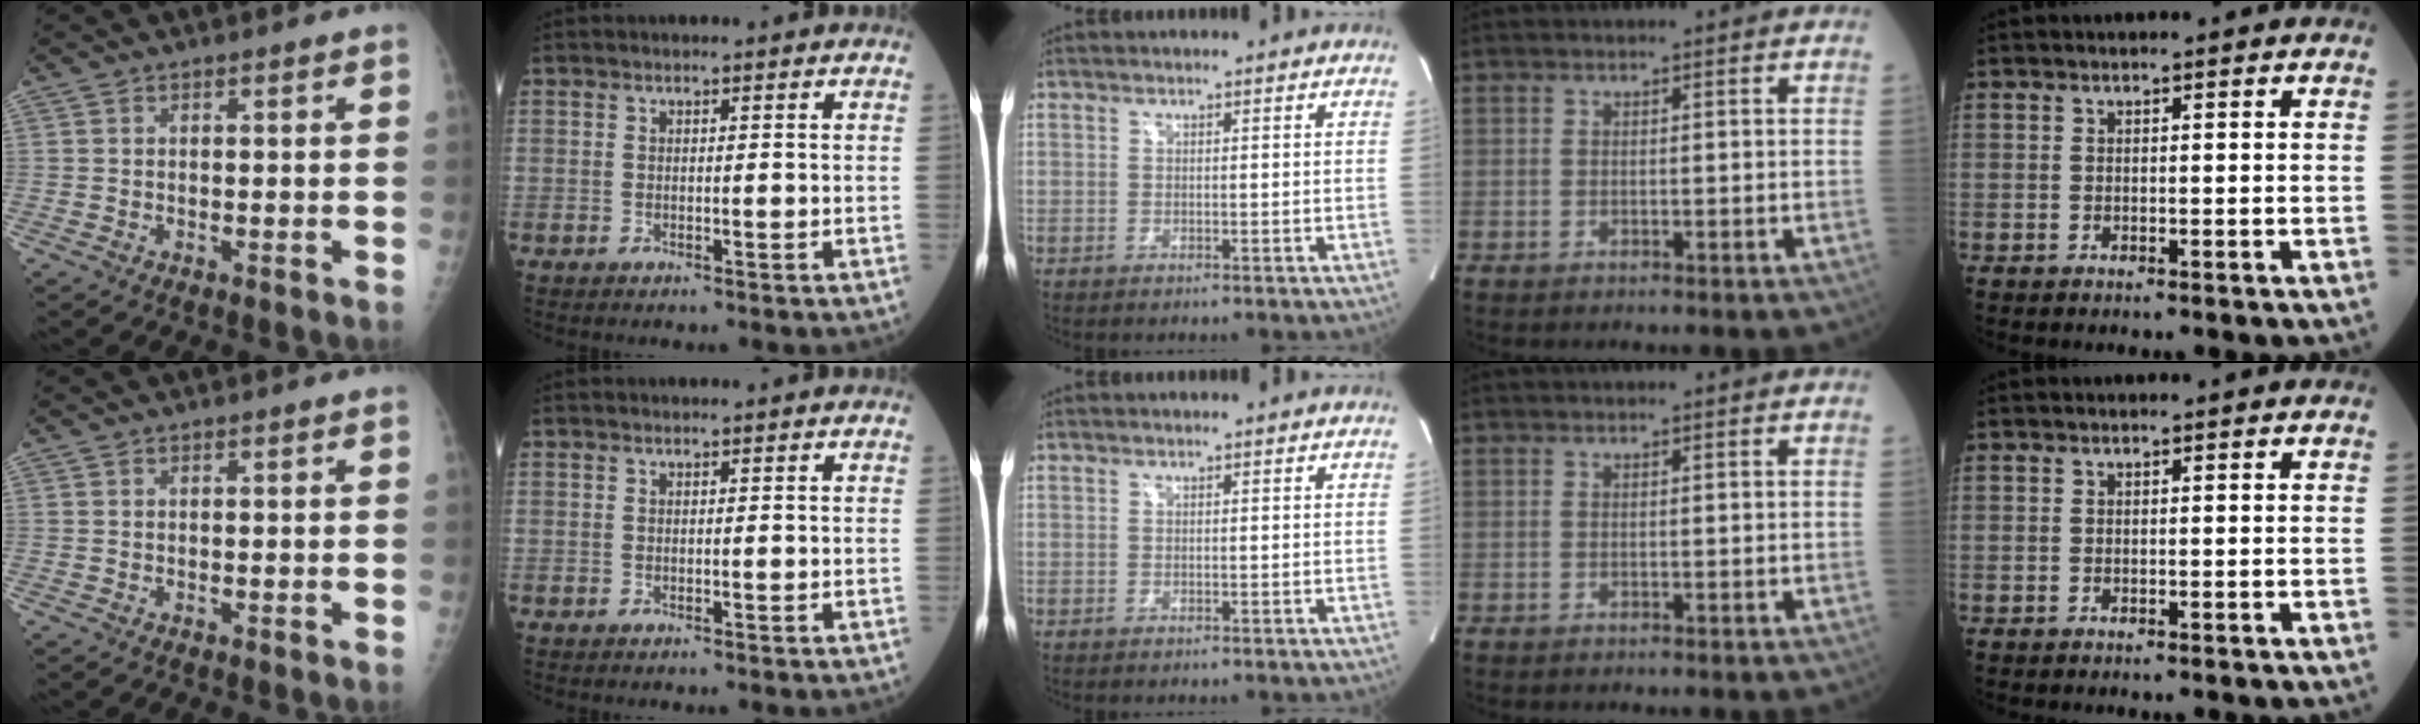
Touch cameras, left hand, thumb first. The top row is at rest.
{}